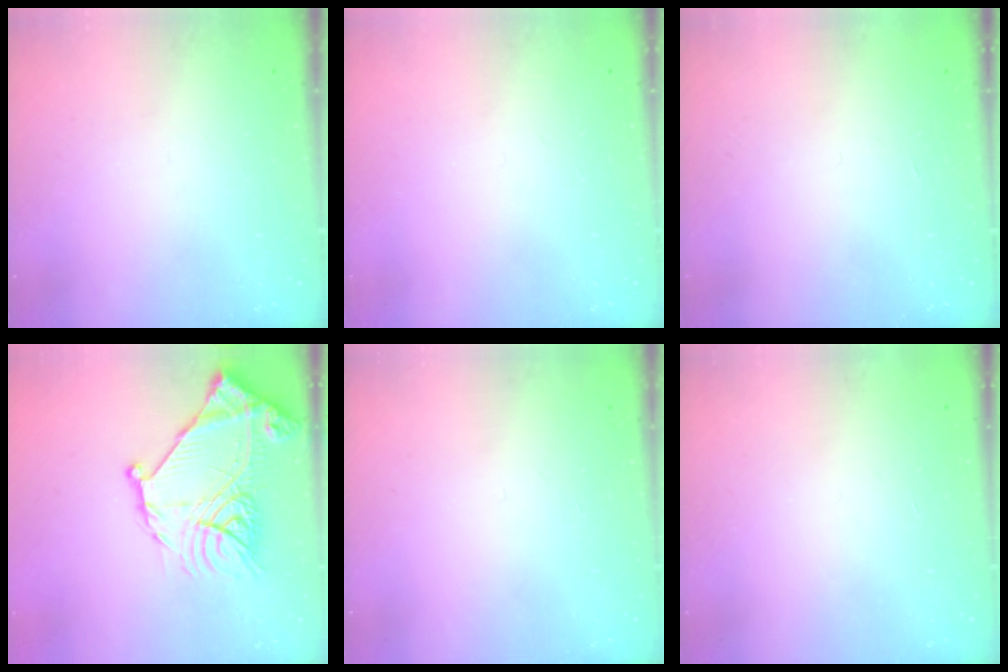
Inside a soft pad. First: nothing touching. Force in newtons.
{"total": 0.0}
{"total": 1.7, "press": 1.7, "slide": 0.1}
{"total": 18.7, "press": 18.6, "slide": 1.8}
{"total": 0.0}
{"total": 1.6, "press": 1.6, "slide": 0.1}